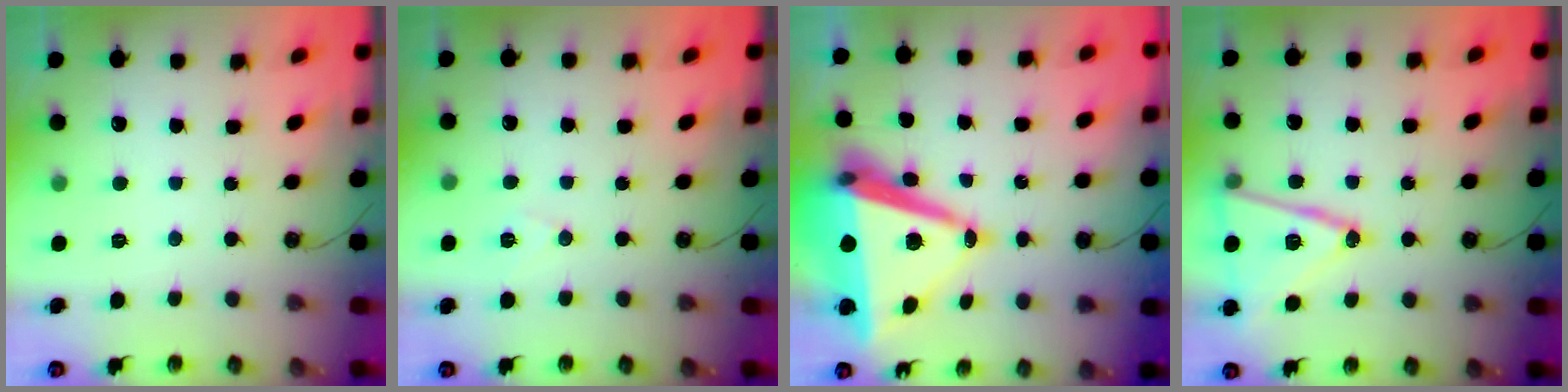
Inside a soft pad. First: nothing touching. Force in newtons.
{"total": 6.3, "press": 4.4, "slide": 4.5}
{"total": 16.5, "press": 16.0, "slide": 3.9}
{"total": 16.6, "press": 16.3, "slide": 3.3}